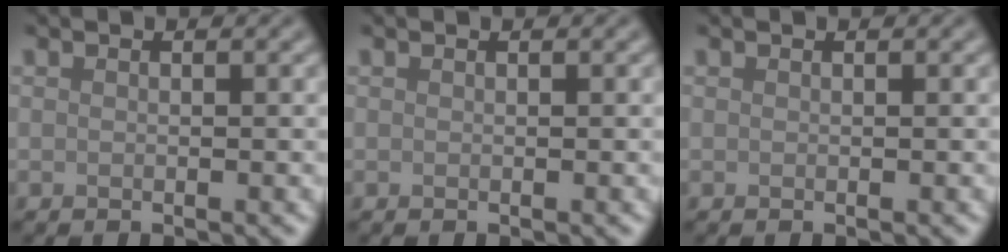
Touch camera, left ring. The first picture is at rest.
{"total": 0.0}
{"total": 0.0}